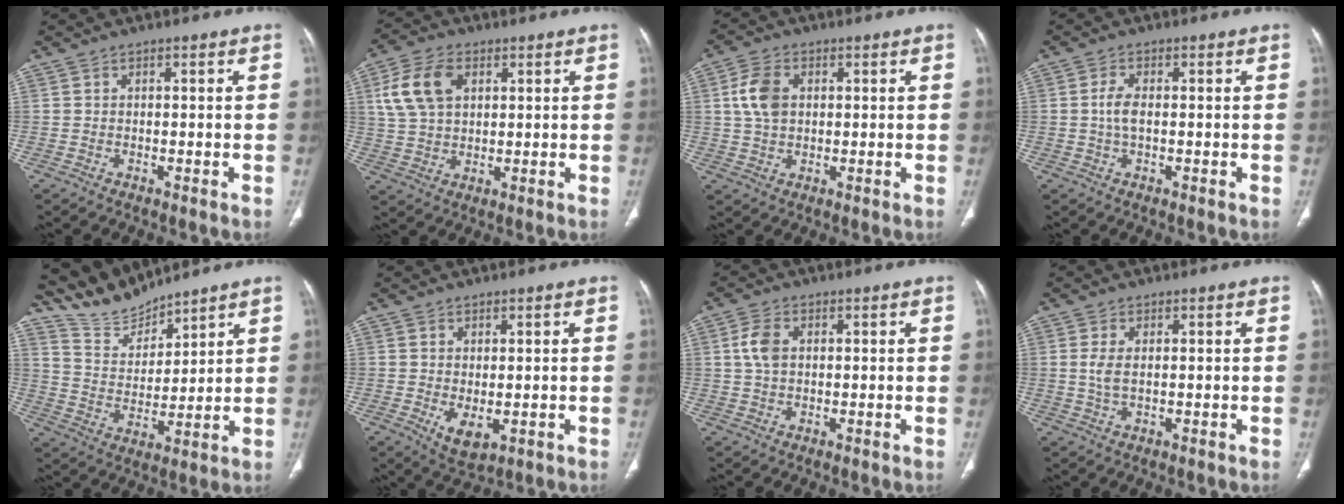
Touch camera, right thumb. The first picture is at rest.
{"total": 10.2, "force": [3.4, 6.3, 7.2], "torque": [-0.139, 0.004, 0.068]}
{"total": 6.5, "force": [1.3, 4.4, 4.6], "torque": [-0.091, 0.004, 0.024]}
{"total": 2.9, "force": [-0.1, 1.3, 2.6], "torque": [-0.060, 0.003, -0.004]}
{"total": 8.8, "force": [8.6, 1.8, 0.7], "torque": [-0.003, -0.053, 0.186]}
{"total": 4.5, "force": [-0.7, 2.5, 3.7], "torque": [-0.056, -0.011, 0.005]}
{"total": 4.3, "force": [0.8, 2.7, 3.2], "torque": [-0.075, 0.006, 0.016]}
{"total": 3.0, "force": [0.4, 1.3, 2.6], "torque": [-0.066, 0.000, 0.012]}